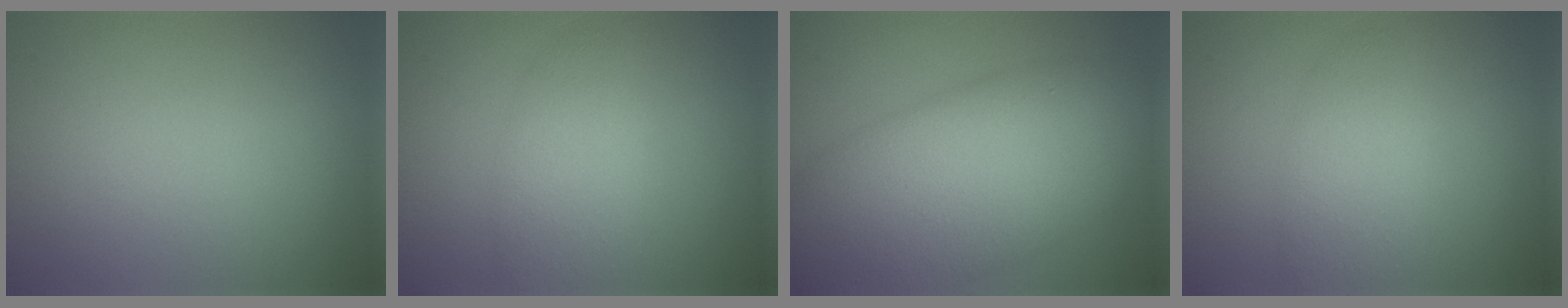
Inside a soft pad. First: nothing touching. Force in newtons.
{"total": 3.3, "press": 3.3, "slide": 0.1}
{"total": 12.6, "press": 12.6, "slide": 0.4}
{"total": 3.3, "press": 3.3, "slide": 0.1}